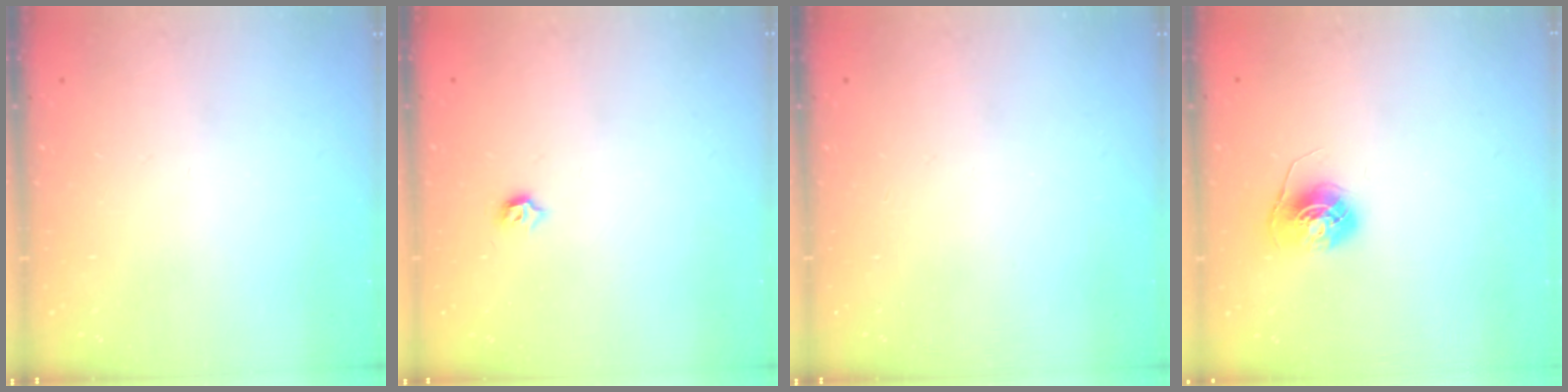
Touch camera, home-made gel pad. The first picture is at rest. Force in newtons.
{"total": 3.4, "press": 3.3, "slide": 0.7}
{"total": 0.0}
{"total": 6.9, "press": 6.9, "slide": 0.5}